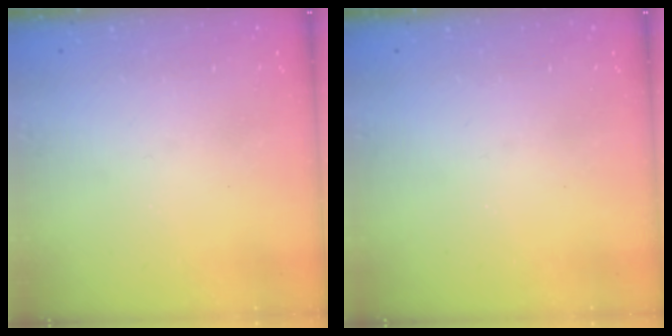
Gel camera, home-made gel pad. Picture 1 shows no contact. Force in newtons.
{"total": 0.0}